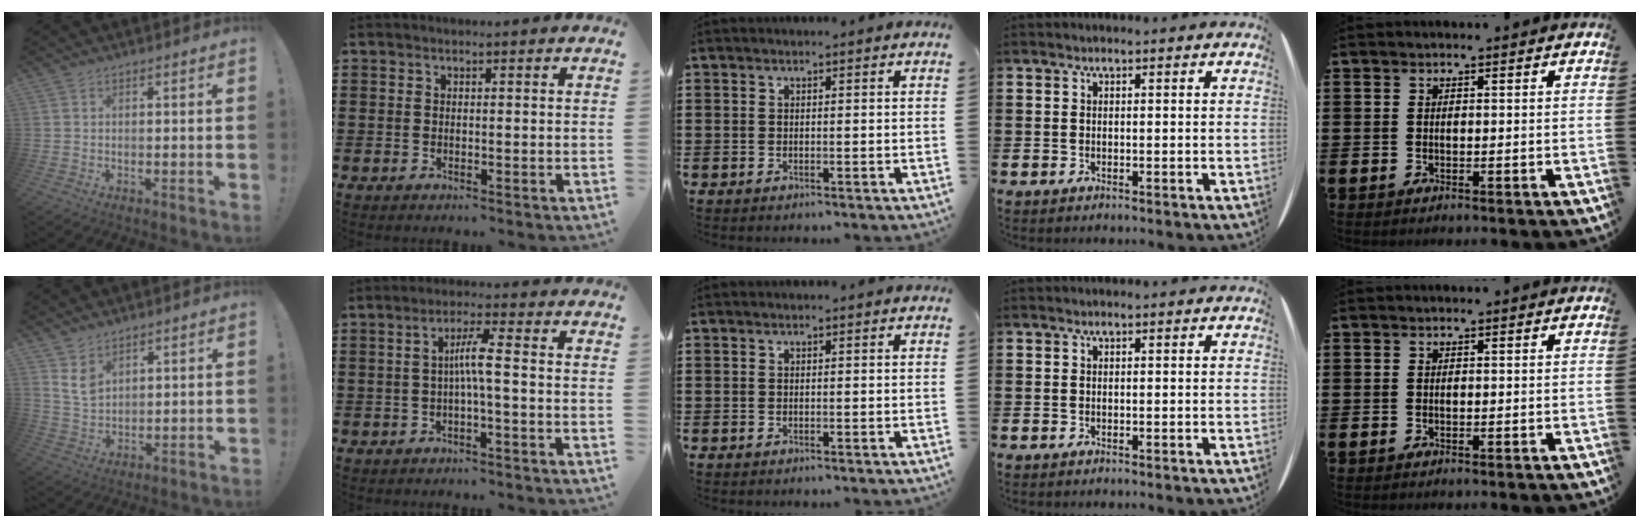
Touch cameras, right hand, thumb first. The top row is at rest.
{"thumb": {"total": 6.0, "force": [3.9, 3.4, 3.1], "torque": [-0.047, -0.022, 0.073]}, "index": {"total": 4.3, "force": [-0.7, 0.0, 4.2], "torque": [-0.078, 0.001, -0.017]}}